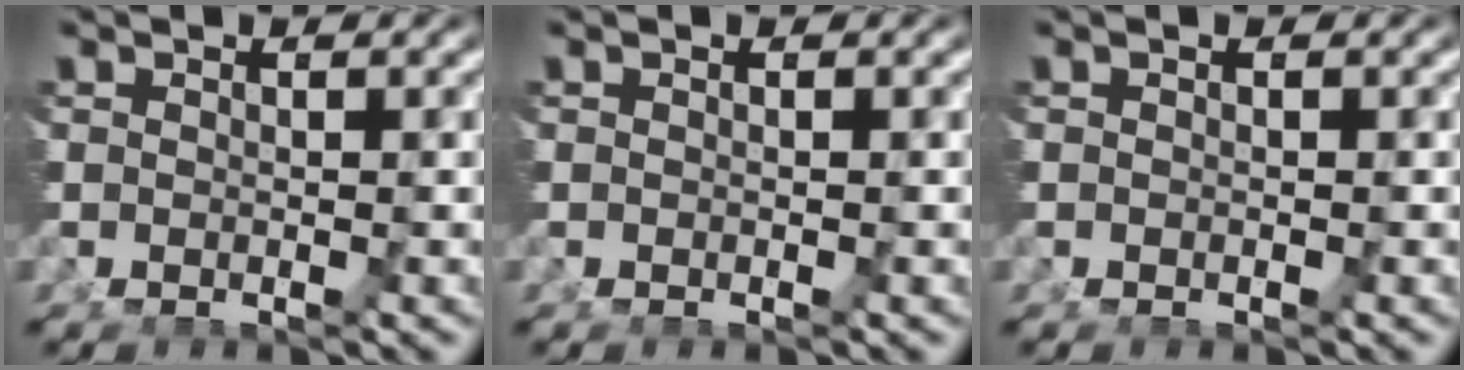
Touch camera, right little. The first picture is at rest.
{"total": 0.0}
{"total": 0.0}